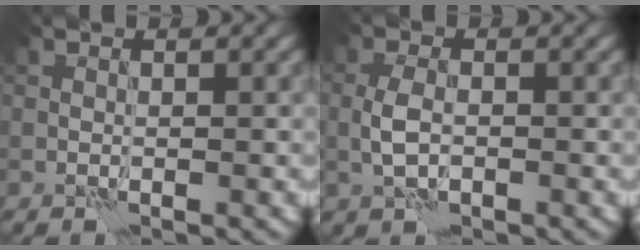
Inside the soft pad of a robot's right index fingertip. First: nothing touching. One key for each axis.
{"total": 2.2, "fx": -0.3, "fy": 1.2, "fz": 1.9, "tx": -0.044, "ty": 0.000, "tz": -0.010}